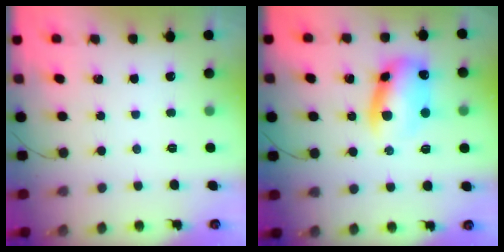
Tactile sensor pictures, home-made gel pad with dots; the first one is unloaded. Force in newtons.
{"total": 10.0, "press": 9.9, "slide": 1.3}